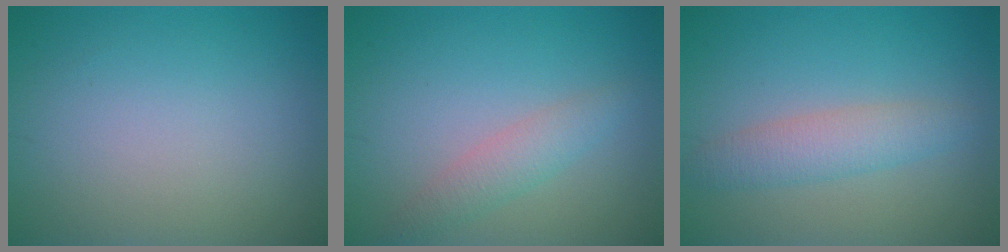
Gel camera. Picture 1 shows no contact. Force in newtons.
{"total": 2.2, "press": 2.2, "slide": 0.1}
{"total": 3.0, "press": 3.0, "slide": 0.1}